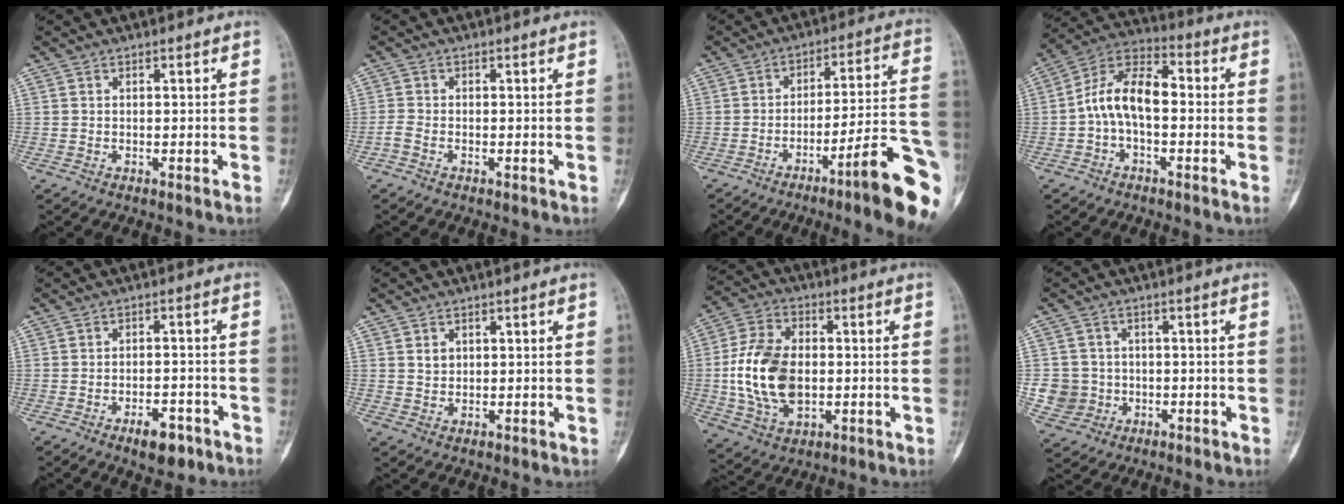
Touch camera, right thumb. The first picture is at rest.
{"total": 1.7, "force": [-1.0, 0.9, 1.1], "torque": [-0.027, 0.003, -0.026]}
{"total": 17.3, "force": [-8.7, 1.8, 14.9], "torque": [-0.167, 0.060, -0.126]}
{"total": 11.1, "force": [-1.2, 6.1, 9.2], "torque": [-0.158, 0.041, -0.034]}
{"total": 6.0, "force": [-3.7, 2.7, 3.8], "torque": [-0.047, 0.021, -0.052]}
{"total": 2.0, "force": [0.7, 1.7, 0.8], "torque": [-0.006, -0.002, 0.014]}
{"total": 16.2, "force": [-1.2, 10.6, 12.1], "torque": [-0.228, 0.014, -0.016]}
{"total": 6.4, "force": [-1.2, 6.2, 1.0], "torque": [-0.002, 0.013, -0.020]}